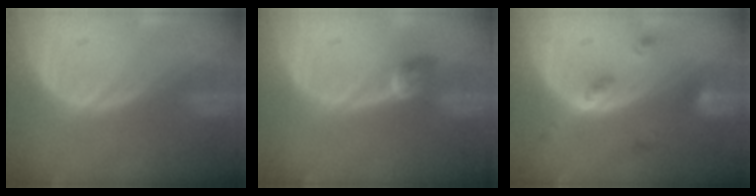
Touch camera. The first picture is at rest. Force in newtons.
{"total": 2.8, "press": 2.5, "slide": 1.3}
{"total": 4.4, "press": 4.1, "slide": 1.7}